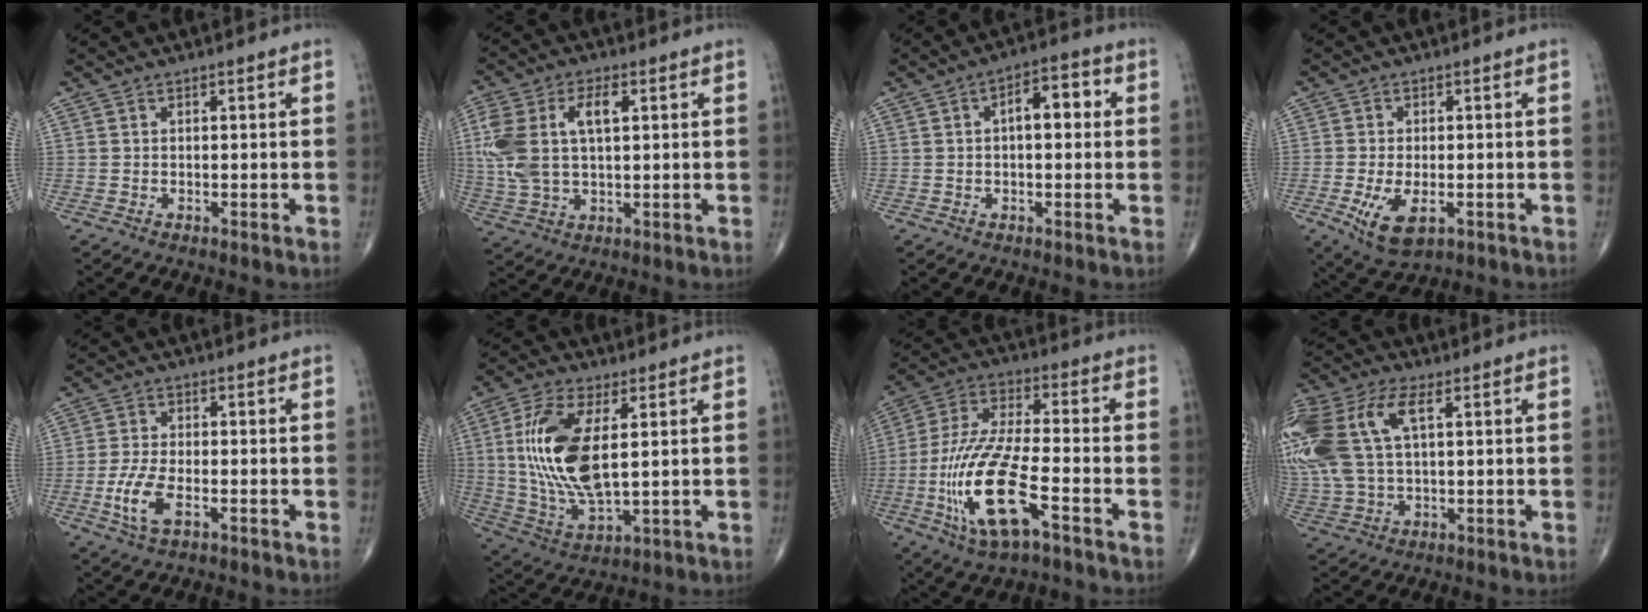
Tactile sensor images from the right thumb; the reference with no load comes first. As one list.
[{"total": 13.3, "force": [2.8, 6.9, 11.0], "torque": [-0.250, 0.015, 0.061]}, {"total": 6.6, "force": [0.9, 3.1, 5.7], "torque": [-0.068, 0.016, 0.004]}, {"total": 7.6, "force": [-2.4, 3.8, 6.1], "torque": [-0.114, -0.009, -0.031]}, {"total": 6.4, "force": [-2.3, 2.8, 5.3], "torque": [-0.118, 0.007, -0.044]}, {"total": 16.4, "force": [2.7, 6.9, 14.6], "torque": [-0.301, -0.020, 0.058]}, {"total": 17.6, "force": [-6.4, 5.3, 15.5], "torque": [-0.336, 0.024, -0.114]}, {"total": 21.4, "force": [5.9, 11.6, 17.0], "torque": [-0.438, 0.031, 0.111]}]